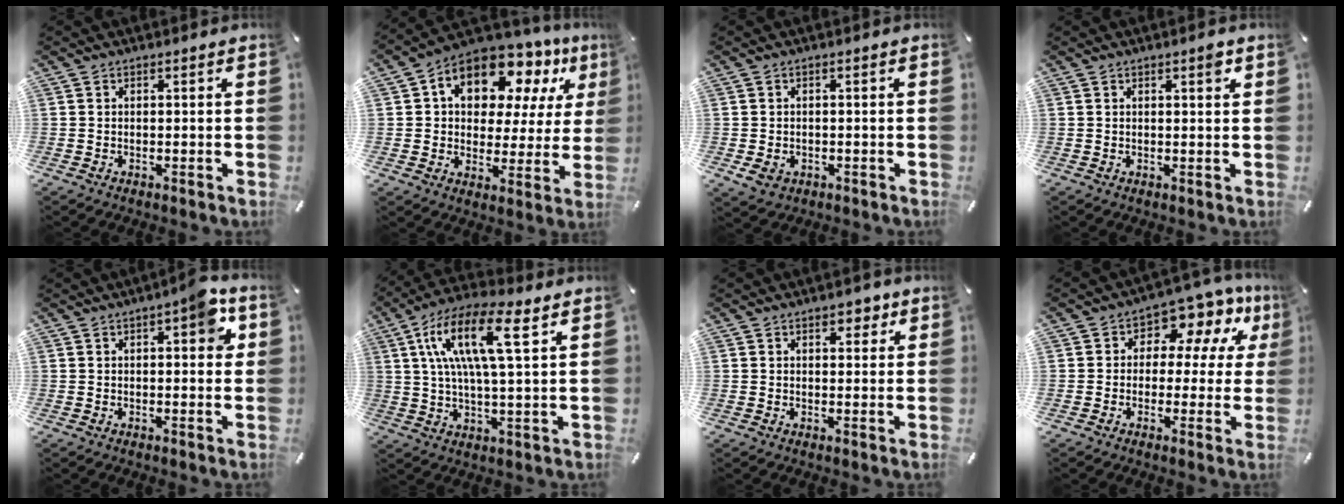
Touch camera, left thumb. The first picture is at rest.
{"total": 14.5, "force": [8.5, 9.0, 7.6], "torque": [-0.127, -0.056, 0.149]}
{"total": 2.7, "force": [-1.1, 2.2, 1.2], "torque": [-0.033, 0.000, -0.023]}
{"total": 1.9, "force": [1.0, 0.5, 1.6], "torque": [-0.017, -0.003, 0.012]}
{"total": 6.5, "force": [2.2, 2.6, 5.6], "torque": [-0.063, -0.008, 0.027]}
{"total": 14.6, "force": [5.8, 3.7, 12.9], "torque": [-0.275, -0.001, 0.093]}
{"total": 3.4, "force": [1.9, 2.0, 2.0], "torque": [-0.021, -0.004, 0.027]}
{"total": 9.1, "force": [4.4, 6.0, 5.3], "torque": [-0.083, -0.031, 0.081]}